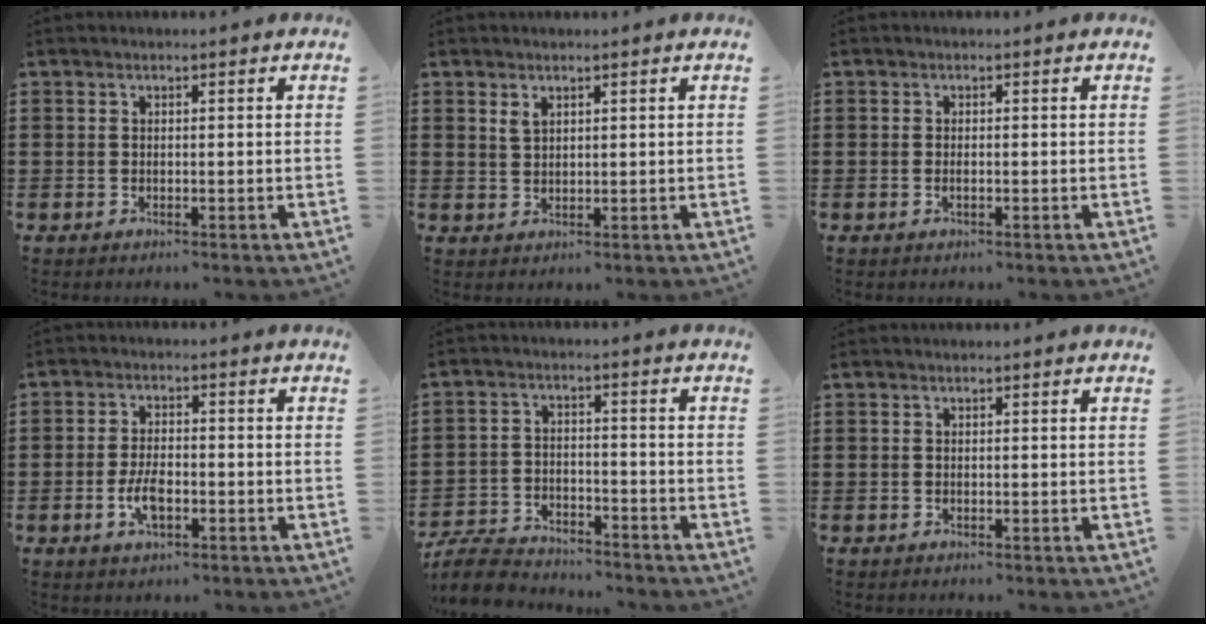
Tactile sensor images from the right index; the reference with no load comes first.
{"total": 1.6, "force": [1.1, 0.9, 0.8], "torque": [-0.019, 0.003, 0.020]}
{"total": 0.7, "force": [-0.2, 0.2, 0.6], "torque": [-0.011, -0.004, -0.003]}
{"total": 4.6, "force": [-1.5, 2.3, 3.7], "torque": [-0.084, 0.000, -0.032]}
{"total": 6.4, "force": [-6.1, 1.5, 1.2], "torque": [-0.040, 0.010, -0.125]}
{"total": 0.0}